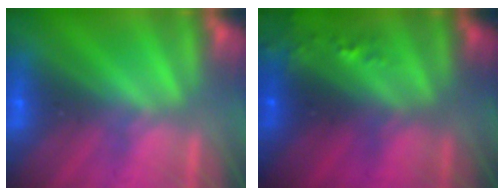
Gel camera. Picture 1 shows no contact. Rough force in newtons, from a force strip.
{"total": 8.5}